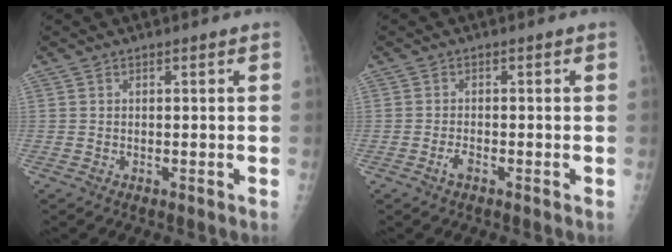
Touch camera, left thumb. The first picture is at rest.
{"total": 1.6, "force": [-1.0, 0.7, 1.1], "torque": [-0.026, 0.003, -0.019]}